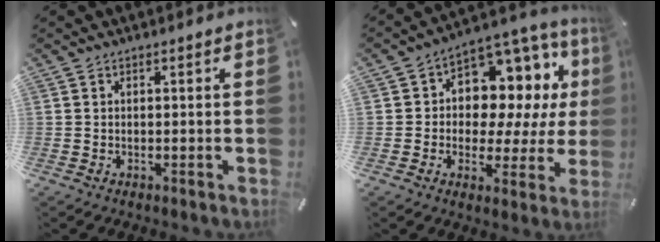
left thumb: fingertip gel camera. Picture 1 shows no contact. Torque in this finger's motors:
{"motor_torque": [0.64, 0.63, 0.78, 0.36, 0.14]}